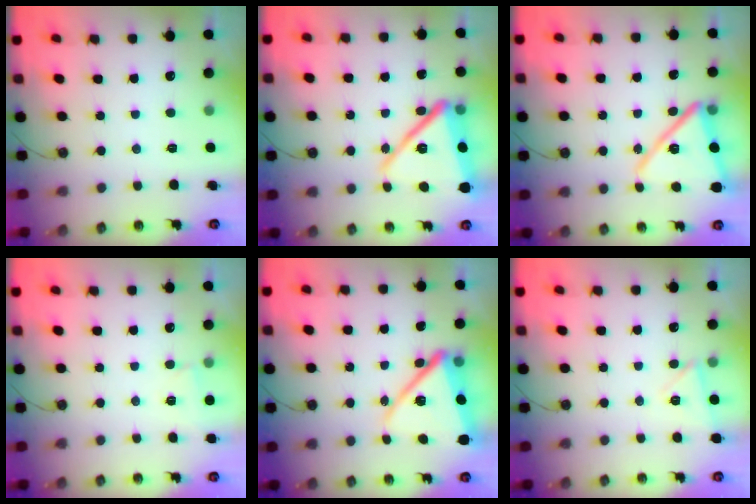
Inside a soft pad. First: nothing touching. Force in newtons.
{"total": 19.4, "press": 16.4, "slide": 10.3}
{"total": 16.7, "press": 16.6, "slide": 1.2}
{"total": 2.1, "press": 2.1, "slide": 0.4}
{"total": 16.9, "press": 16.9, "slide": 1.3}
{"total": 5.1, "press": 3.4, "slide": 3.8}